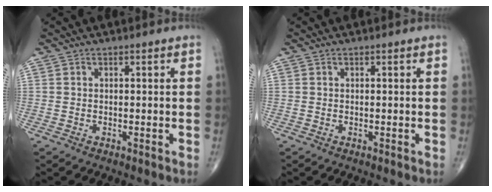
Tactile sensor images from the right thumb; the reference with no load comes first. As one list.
[{"total": 0.0}]